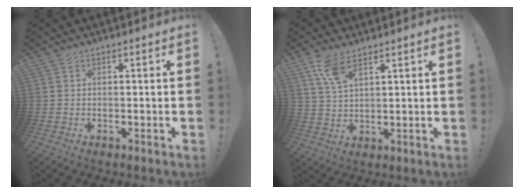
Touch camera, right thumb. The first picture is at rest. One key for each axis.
{"total": 7.3, "fx": 4.9, "fy": 2.4, "fz": 4.8, "tx": -0.087, "ty": -0.022, "tz": 0.090}